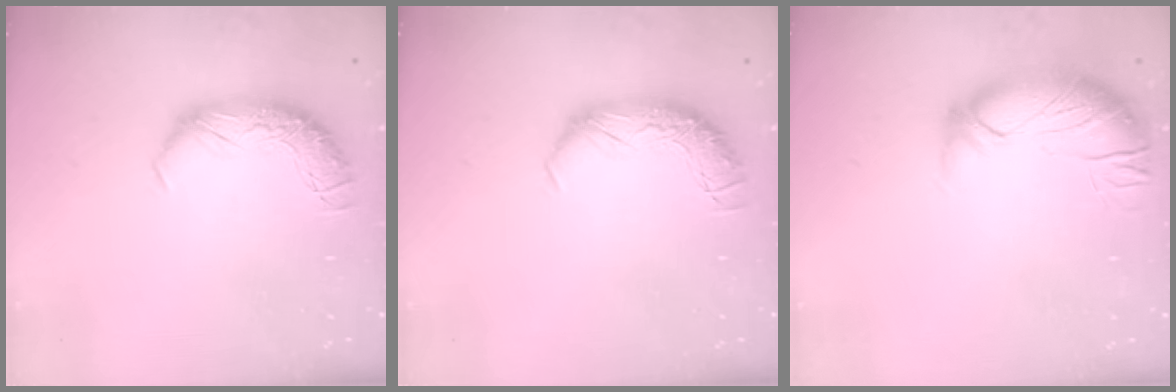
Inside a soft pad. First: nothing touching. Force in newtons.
{"total": 0.0}
{"total": 2.9, "press": 1.4, "slide": 2.5}